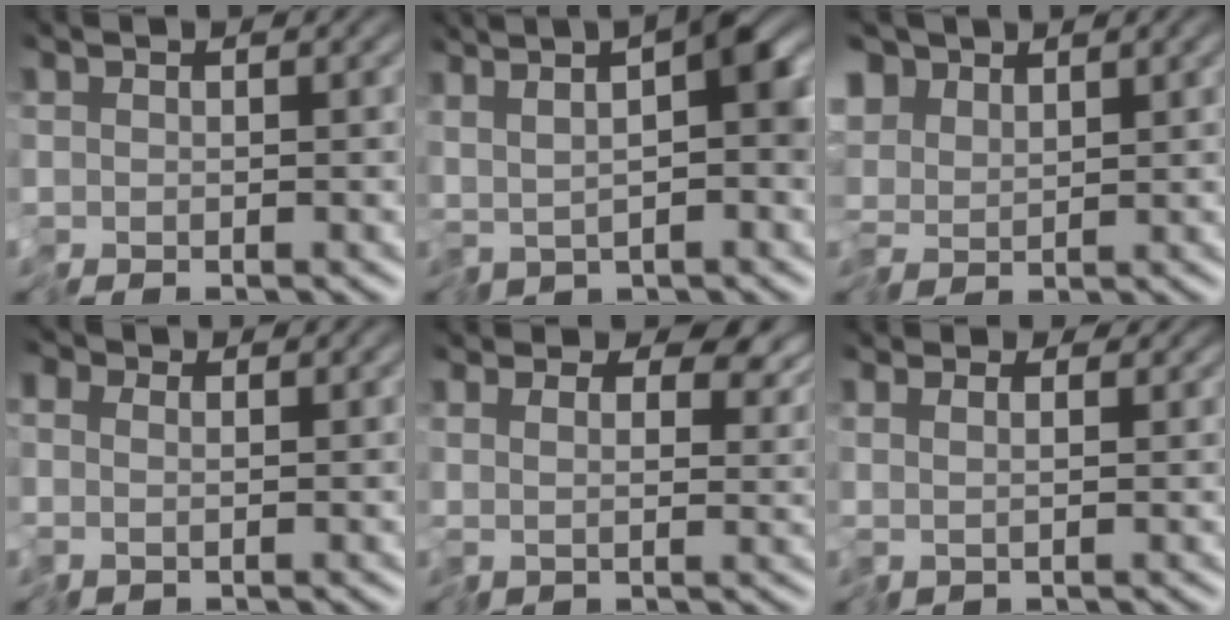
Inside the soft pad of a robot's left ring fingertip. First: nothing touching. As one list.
[{"total": 6.5, "force": [1.6, 1.4, 6.1], "torque": [-0.111, 0.012, 0.027]}, {"total": 2.9, "force": [1.7, 1.8, 1.5], "torque": [-0.038, 0.009, 0.027]}, {"total": 2.8, "force": [0.4, 2.4, 1.5], "torque": [-0.042, 0.008, 0.011]}, {"total": 5.8, "force": [3.7, 3.1, 3.2], "torque": [-0.061, 0.007, 0.064]}, {"total": 1.6, "force": [1.3, 0.6, 0.7], "torque": [-0.019, 0.005, 0.024]}]